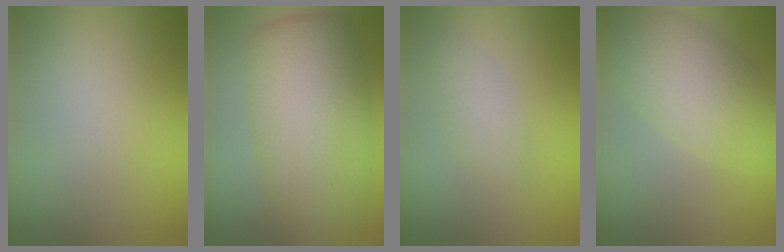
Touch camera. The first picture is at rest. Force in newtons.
{"total": 9.4, "press": 9.4, "slide": 0.2}
{"total": 1.9, "press": 1.9, "slide": 0.1}
{"total": 5.8, "press": 5.8, "slide": 0.3}